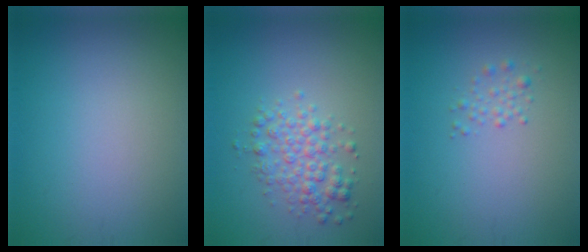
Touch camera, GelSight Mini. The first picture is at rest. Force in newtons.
{"total": 3.1, "press": 3.1, "slide": 0.1}
{"total": 1.5, "press": 1.5, "slide": 0.0}